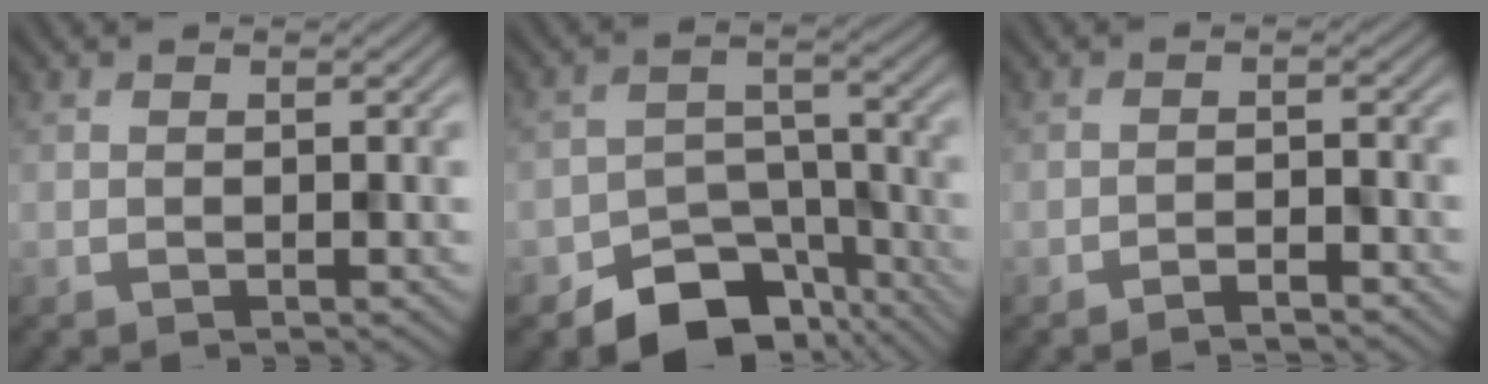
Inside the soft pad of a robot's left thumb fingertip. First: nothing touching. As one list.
[{"total": 9.5, "force": [-6.8, 5.5, 3.9], "torque": [-0.051, -0.013, -0.113]}, {"total": 2.0, "force": [-1.8, 0.2, 0.8], "torque": [-0.013, 0.004, -0.035]}]